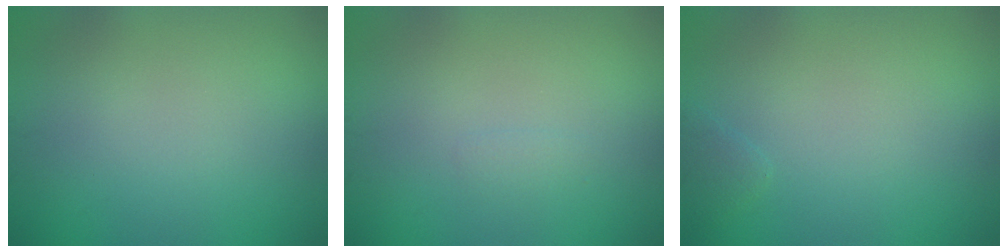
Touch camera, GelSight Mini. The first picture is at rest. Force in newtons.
{"total": 0.5, "press": 0.5, "slide": 0.1}
{"total": 0.6, "press": 0.6, "slide": 0.1}